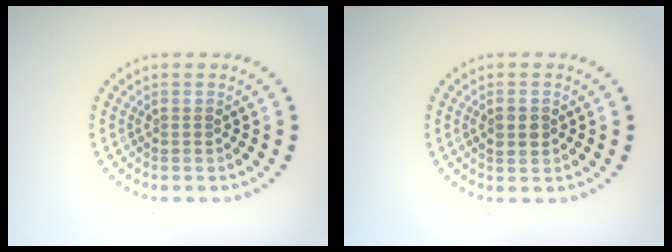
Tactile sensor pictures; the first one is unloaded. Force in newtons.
{"total": 1.7, "press": 1.7, "slide": 0.1}